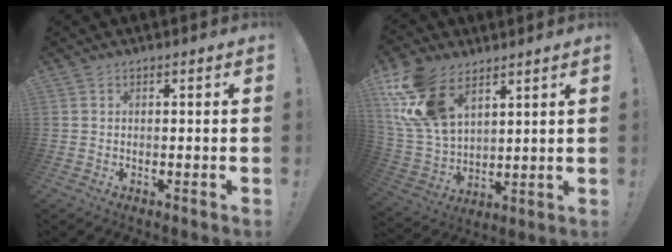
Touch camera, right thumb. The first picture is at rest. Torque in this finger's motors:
{"motor_torque": [1.18, 2.76, 1.22, 0.37, 0.19]}